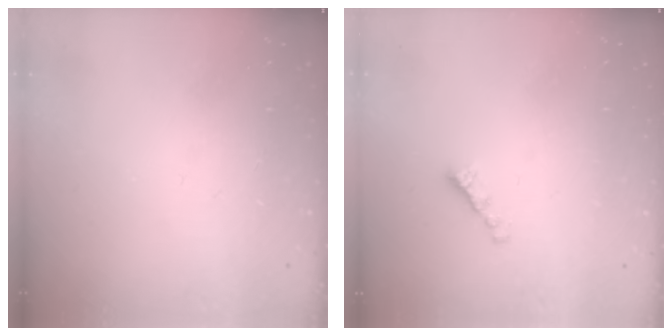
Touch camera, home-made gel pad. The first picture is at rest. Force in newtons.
{"total": 2.7, "press": 2.6, "slide": 0.8}